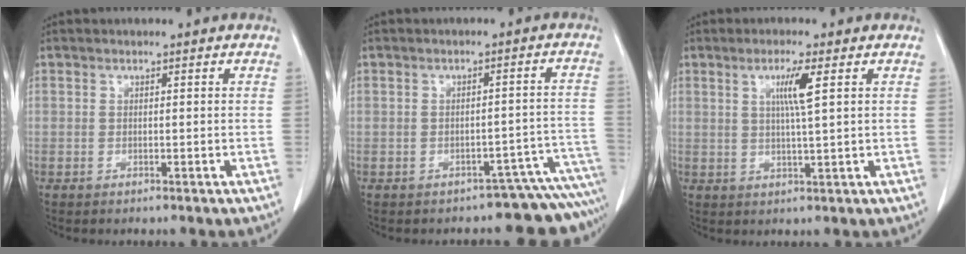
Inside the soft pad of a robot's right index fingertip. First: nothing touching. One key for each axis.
{"total": 8.6, "fx": -8.4, "fy": 1.9, "fz": -0.6, "tx": 0.042, "ty": 0.055, "tz": -0.086}
{"total": 4.1, "fx": 1.3, "fy": -0.6, "fz": 3.8, "tx": -0.073, "ty": -0.004, "tz": 0.025}